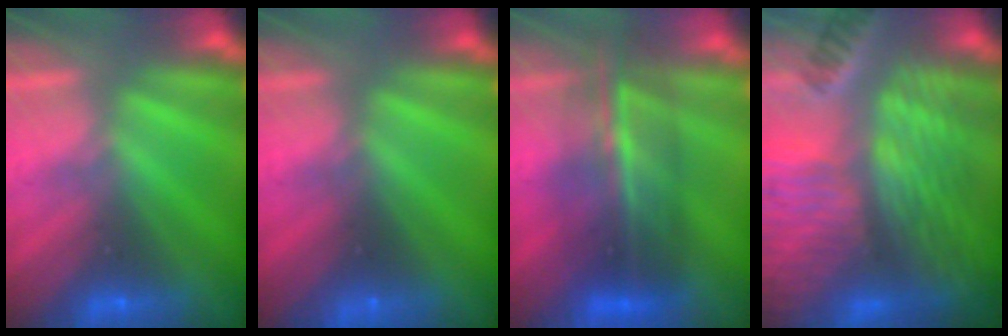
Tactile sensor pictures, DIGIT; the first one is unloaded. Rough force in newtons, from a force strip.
{"total": 4.4}
{"total": 8.1}
{"total": 8.6}